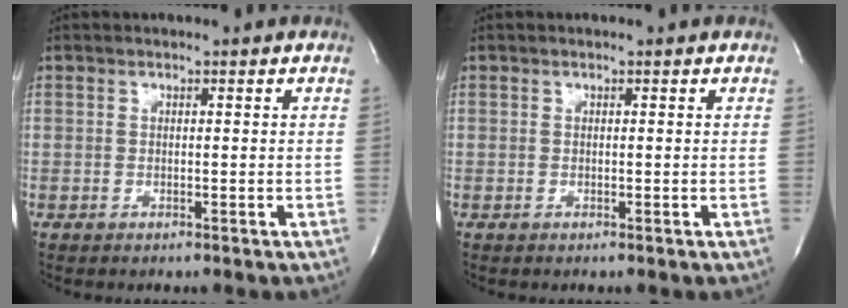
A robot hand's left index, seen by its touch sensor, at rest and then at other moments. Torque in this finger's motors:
{"motor_torque": [0.00, 0.00, 0.00, -0.01]}